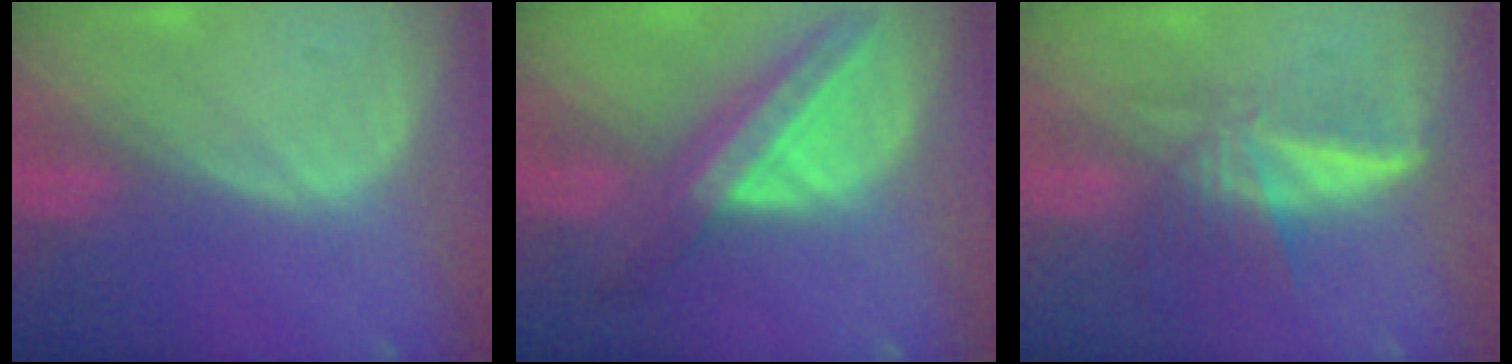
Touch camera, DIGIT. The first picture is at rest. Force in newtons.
{"total": 8.4, "press": 7.4, "slide": 4.0}
{"total": 6.0, "press": 5.6, "slide": 2.3}